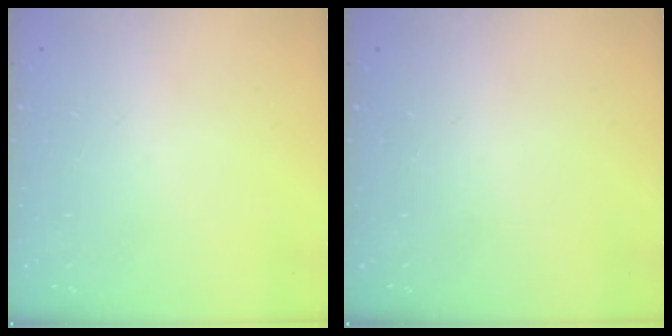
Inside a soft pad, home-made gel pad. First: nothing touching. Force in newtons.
{"total": 0.0}